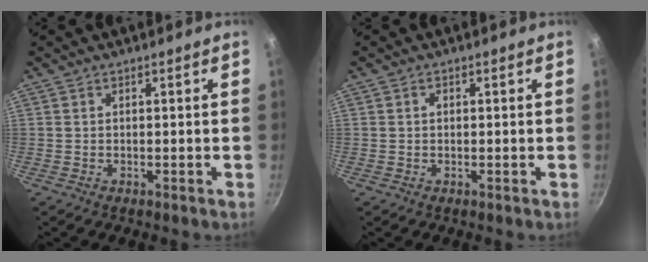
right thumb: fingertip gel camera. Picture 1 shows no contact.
{"total": 0.7, "force": [0.1, 0.6, 0.4], "torque": [-0.006, 0.004, 0.003]}